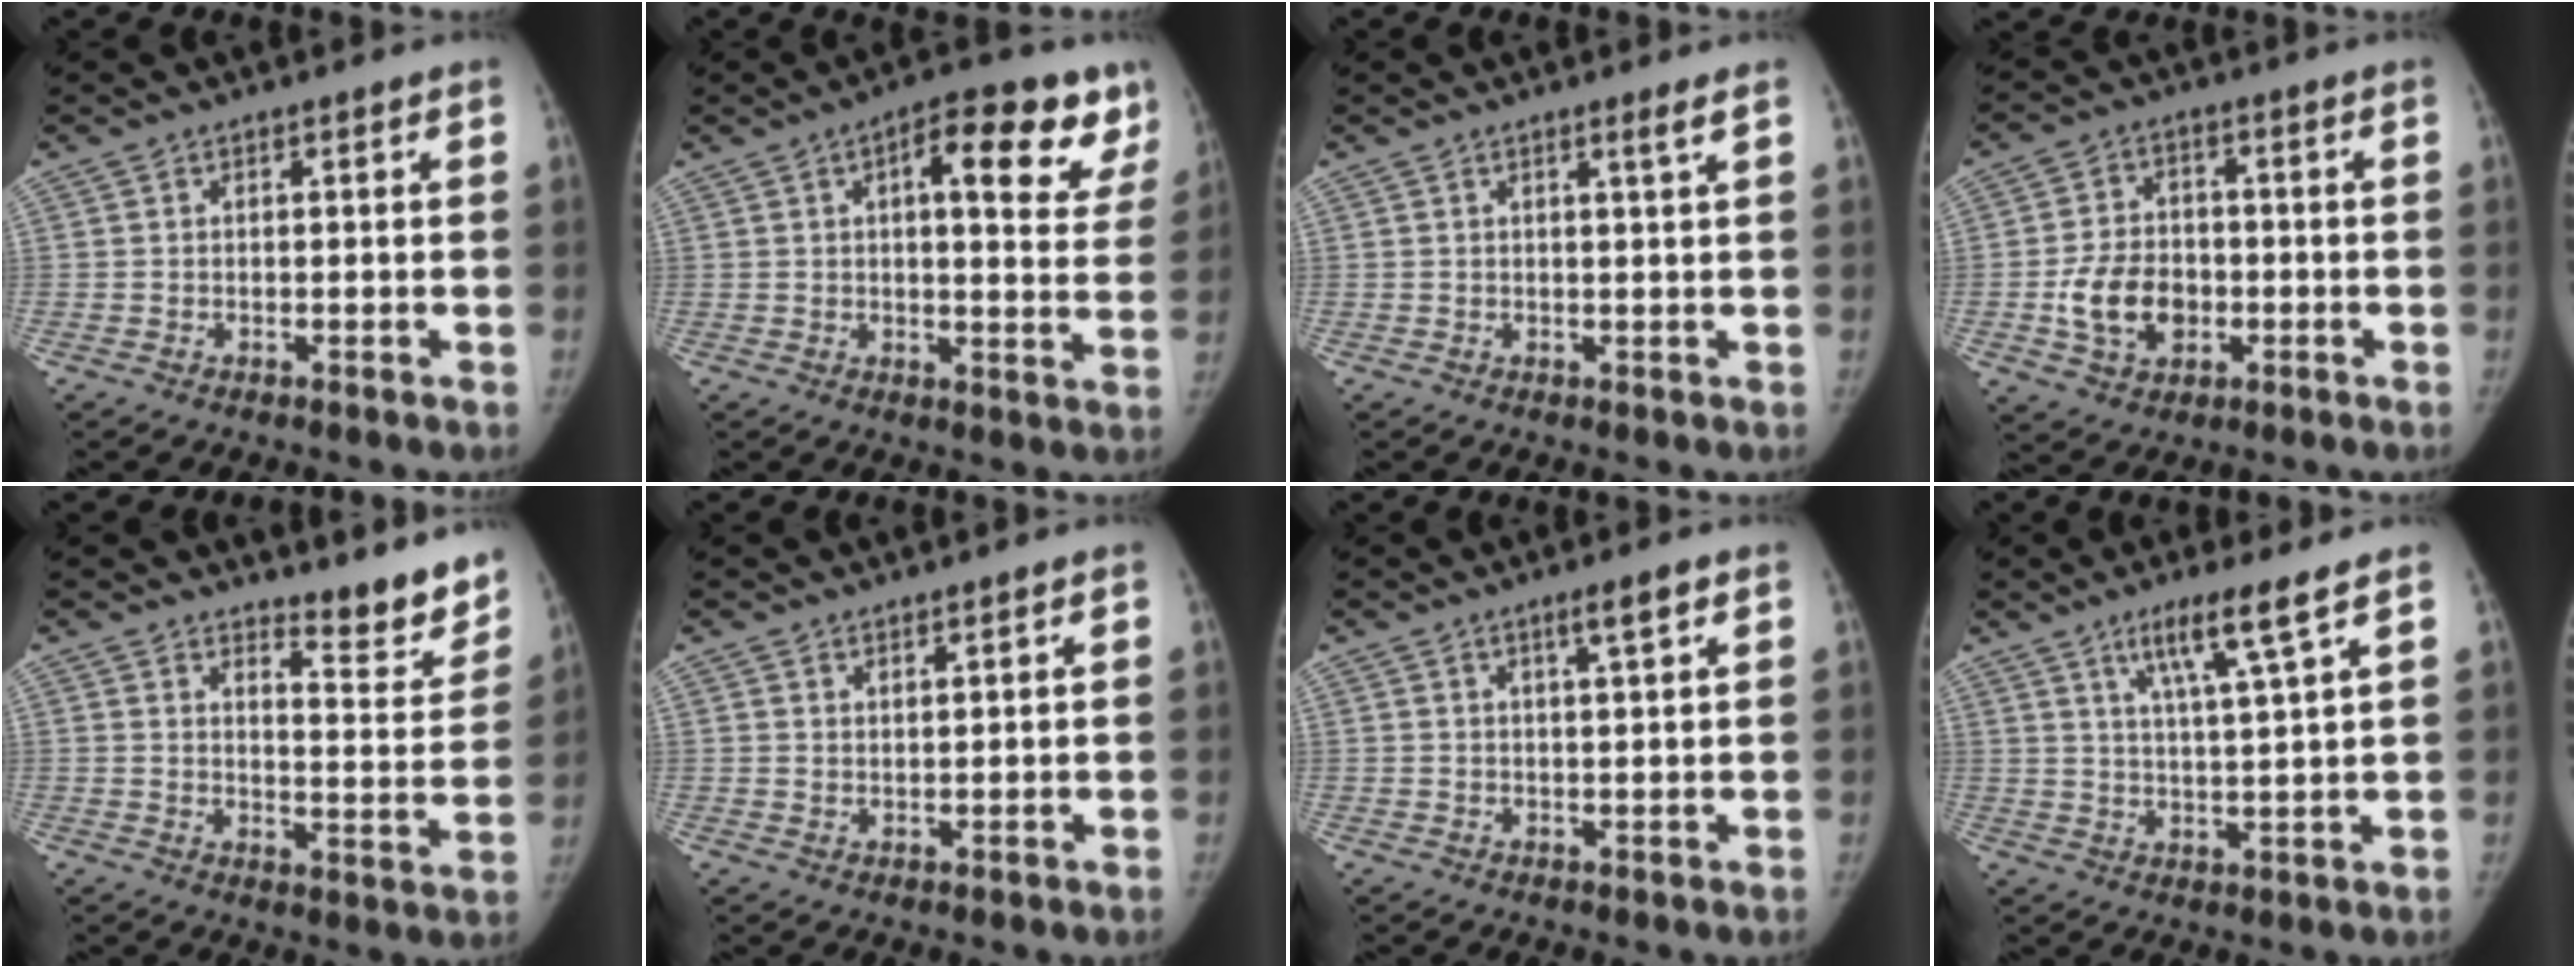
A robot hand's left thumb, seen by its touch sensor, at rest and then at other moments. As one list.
[{"total": 15.9, "force": [7.3, 5.9, 12.8], "torque": [-0.125, -0.015, 0.089]}, {"total": 1.5, "force": [0.9, -0.5, 1.2], "torque": [-0.025, -0.010, 0.018]}, {"total": 10.1, "force": [-2.3, 7.7, 6.1], "torque": [-0.086, 0.013, -0.035]}, {"total": 9.7, "force": [8.8, 2.4, 3.2], "torque": [-0.009, -0.089, 0.113]}, {"total": 1.6, "force": [1.4, 0.4, 0.6], "torque": [0.000, -0.012, 0.026]}, {"total": 3.2, "force": [1.8, 0.1, 2.6], "torque": [-0.041, -0.008, 0.032]}, {"total": 7.8, "force": [4.7, -0.3, 6.2], "torque": [-0.114, -0.029, 0.089]}]